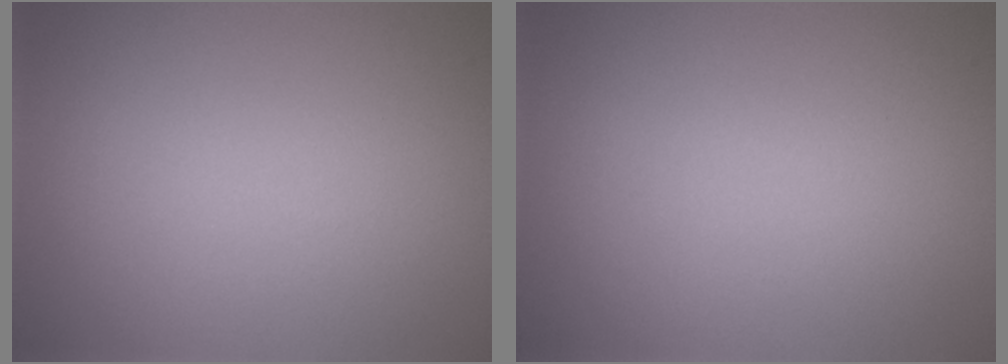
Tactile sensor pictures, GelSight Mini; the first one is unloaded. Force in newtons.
{"total": 0.0}